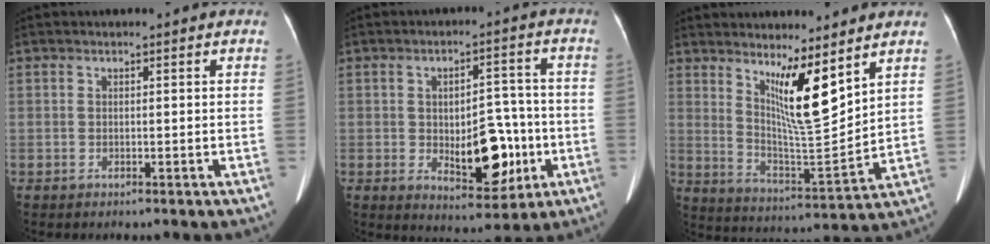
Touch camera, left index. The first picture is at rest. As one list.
[{"total": 10.3, "force": [-2.3, 4.9, 8.8], "torque": [-0.120, 0.006, -0.023]}, {"total": 9.8, "force": [6.0, 0.8, 7.7], "torque": [-0.139, -0.023, 0.117]}]